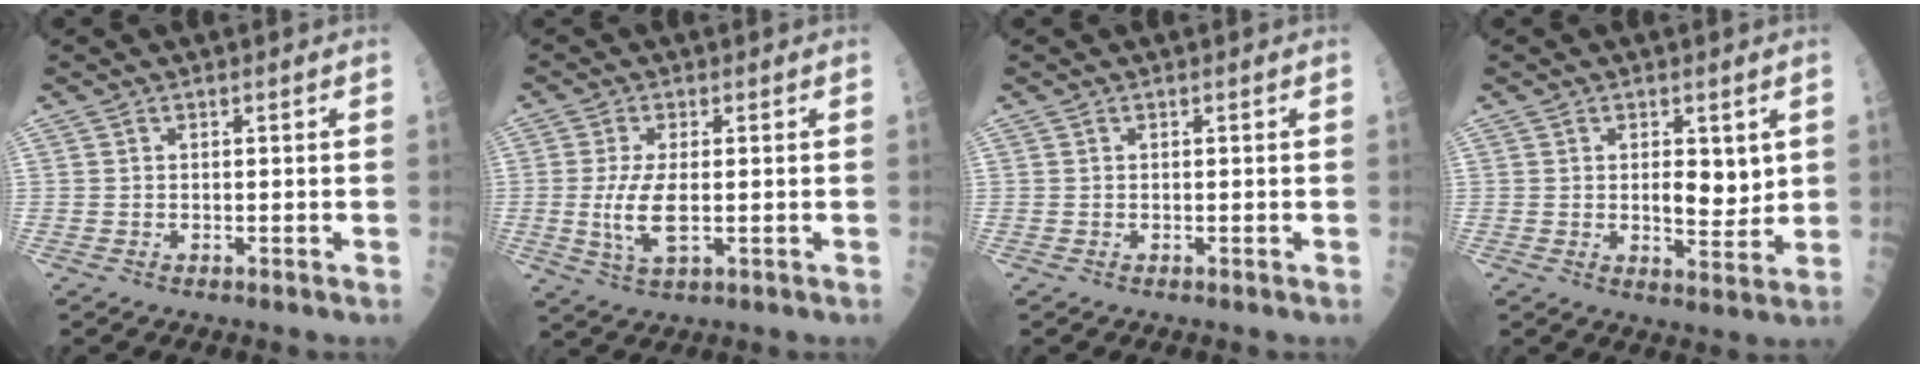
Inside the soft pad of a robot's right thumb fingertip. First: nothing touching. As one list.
[{"total": 6.9, "force": [-0.5, 2.6, 6.3], "torque": [-0.135, -0.010, -0.006]}, {"total": 0.0}, {"total": 5.5, "force": [1.3, 2.8, 4.6], "torque": [-0.048, -0.015, 0.022]}]